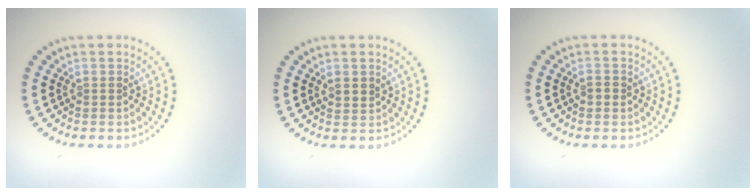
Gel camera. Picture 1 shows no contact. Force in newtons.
{"total": 1.1, "press": 1.0, "slide": 0.6}
{"total": 0.8, "press": 0.8, "slide": 0.1}